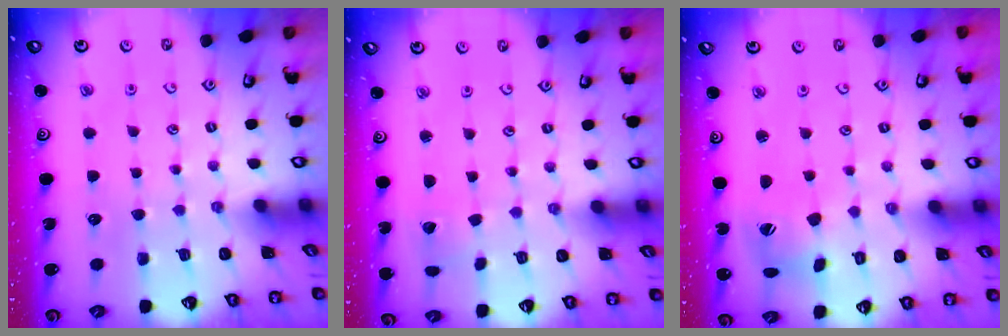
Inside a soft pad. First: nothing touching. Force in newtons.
{"total": 1.4, "press": 1.4, "slide": 0.2}
{"total": 9.1, "press": 9.1, "slide": 0.9}